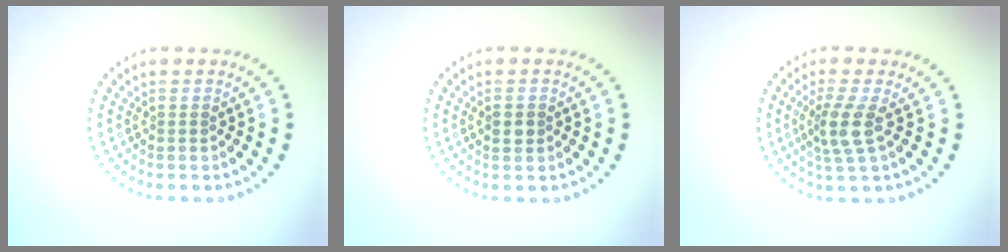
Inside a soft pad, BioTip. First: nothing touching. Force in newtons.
{"total": 1.7, "press": 1.7, "slide": 0.1}
{"total": 2.9, "press": 2.2, "slide": 1.9}